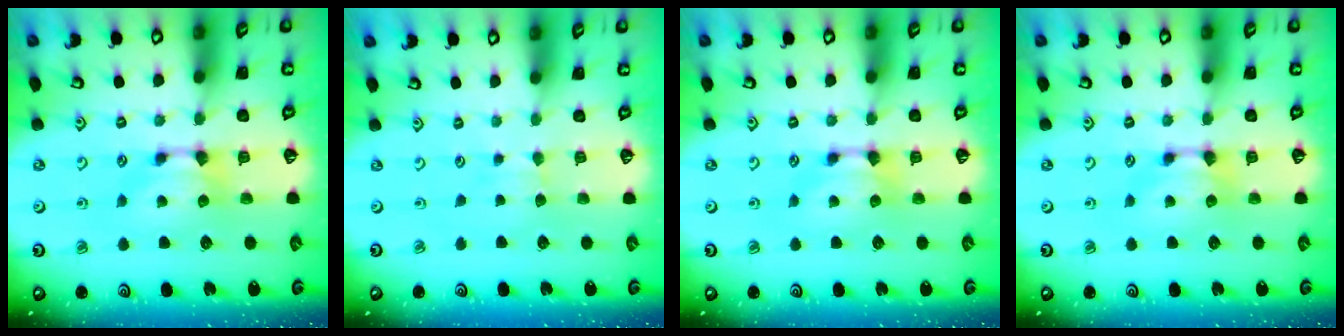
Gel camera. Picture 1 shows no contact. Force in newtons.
{"total": 2.3, "press": 2.3, "slide": 0.4}
{"total": 0.0}
{"total": 0.0}